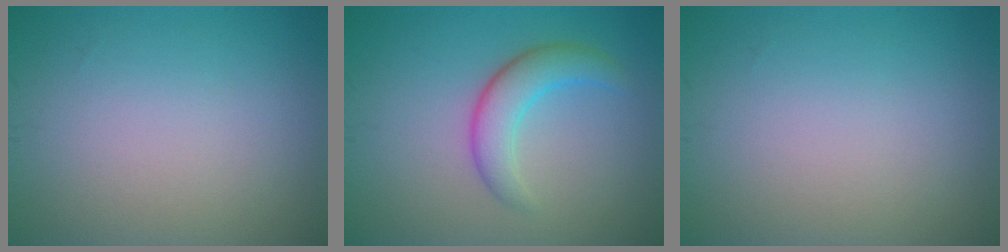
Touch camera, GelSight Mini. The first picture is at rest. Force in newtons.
{"total": 3.6, "press": 3.6, "slide": 0.1}
{"total": 0.0}